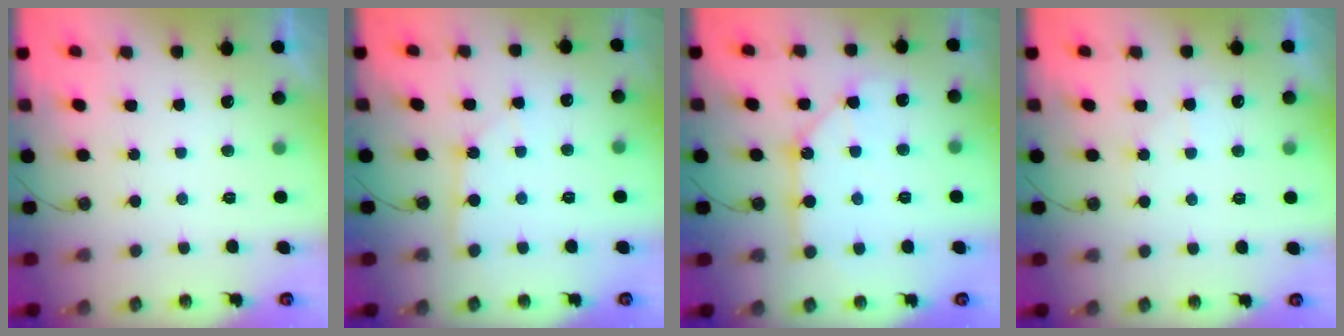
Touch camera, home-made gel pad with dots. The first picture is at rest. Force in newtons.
{"total": 2.5, "press": 2.5, "slide": 0.2}
{"total": 9.4, "press": 9.4, "slide": 0.9}
{"total": 5.0, "press": 5.0, "slide": 0.6}